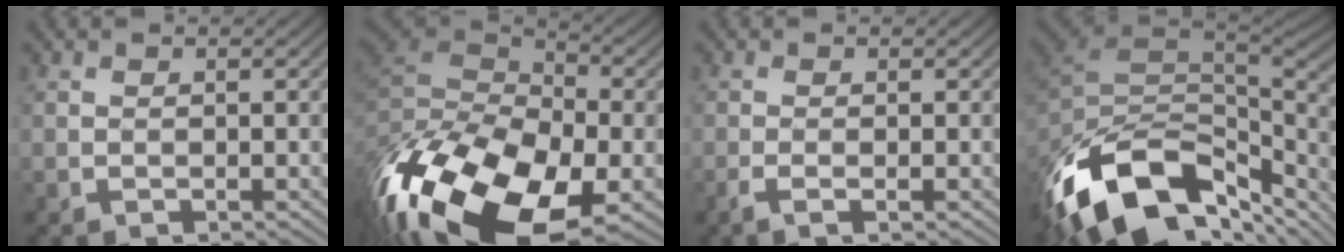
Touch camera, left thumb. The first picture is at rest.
{"total": 20.2, "force": [-9.3, 10.6, 14.4], "torque": [-0.339, -0.046, -0.139]}
{"total": 1.6, "force": [-0.7, 0.2, 1.5], "torque": [-0.032, 0.002, -0.019]}
{"total": 16.9, "force": [-9.3, 8.7, 11.1], "torque": [-0.252, -0.015, -0.166]}